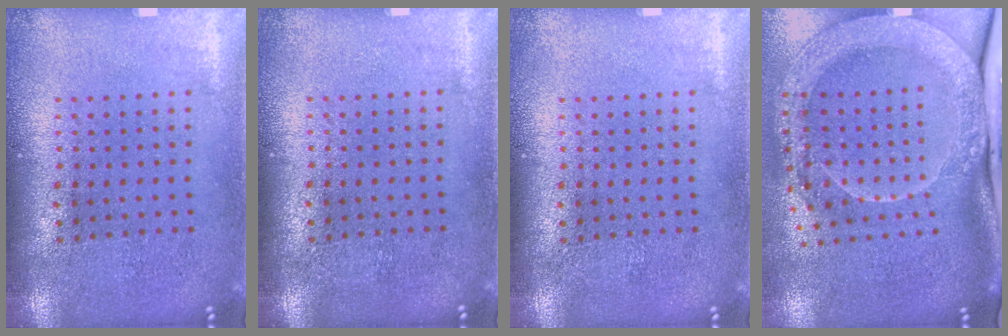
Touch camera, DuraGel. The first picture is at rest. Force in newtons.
{"total": 0.0}
{"total": 0.0}
{"total": 2.4, "press": 2.1, "slide": 1.1}